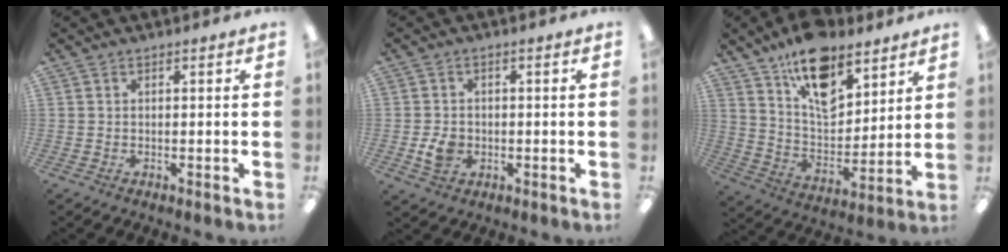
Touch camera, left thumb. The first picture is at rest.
{"total": 4.4, "force": [-0.9, 3.6, 2.4], "torque": [-0.028, -0.002, -0.016]}
{"total": 15.7, "force": [11.1, 7.6, 8.0], "torque": [-0.133, -0.063, 0.199]}